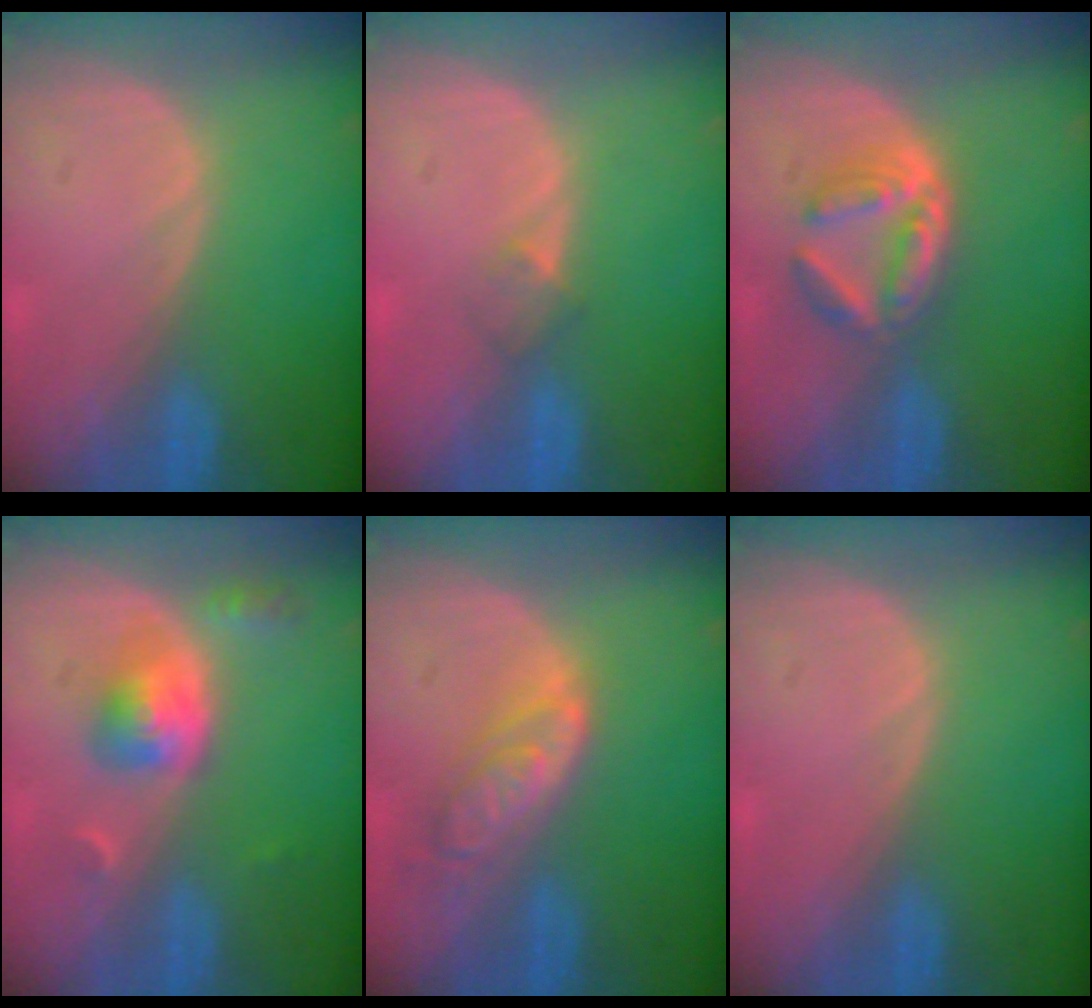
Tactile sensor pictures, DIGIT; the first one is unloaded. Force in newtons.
{"total": 2.0, "press": 1.6, "slide": 1.1}
{"total": 5.9, "press": 5.3, "slide": 2.7}
{"total": 5.2, "press": 4.8, "slide": 2.0}
{"total": 6.2, "press": 5.6, "slide": 2.8}
{"total": 0.0}